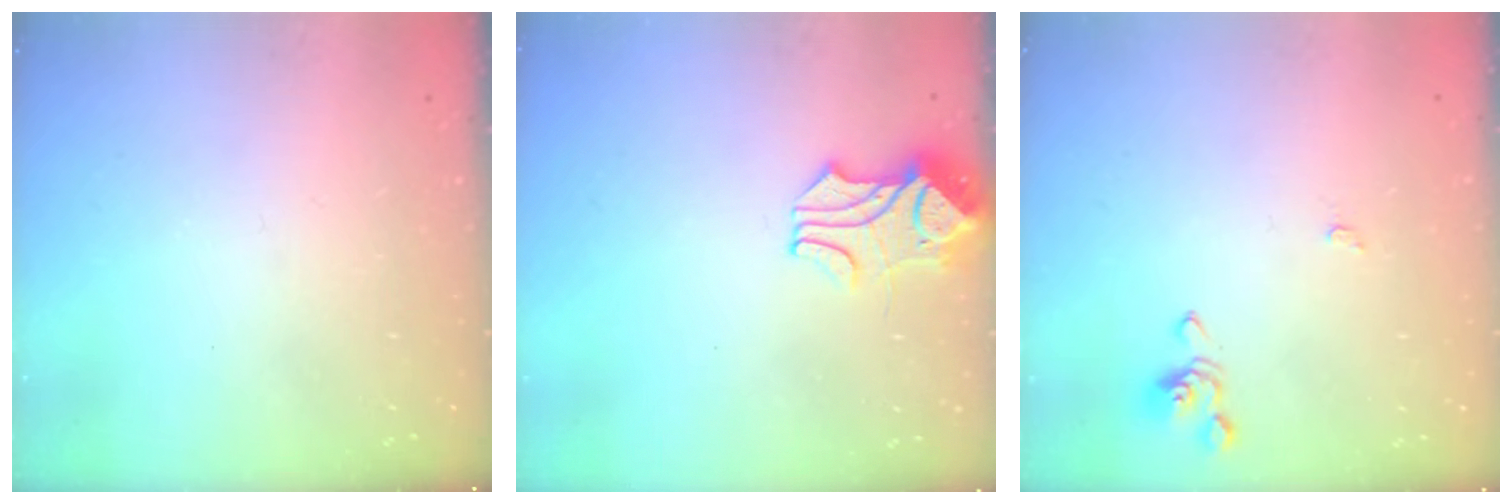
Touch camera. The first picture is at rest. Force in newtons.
{"total": 1.9, "press": 1.5, "slide": 1.1}
{"total": 0.6, "press": 0.6, "slide": 0.2}